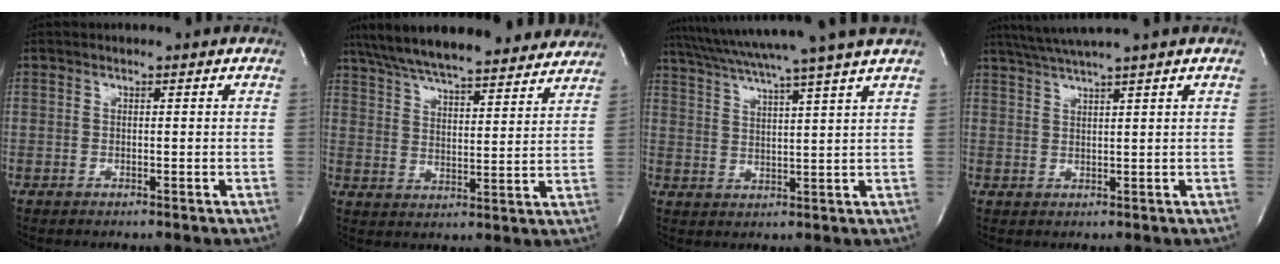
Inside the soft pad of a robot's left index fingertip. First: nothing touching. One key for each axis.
{"total": 24.4, "fx": 21.1, "fy": 4.6, "fz": 11.3, "tx": -0.190, "ty": 0.031, "tz": 0.293}
{"total": 14.9, "fx": 12.6, "fy": -2.5, "fz": 7.5, "tx": -0.134, "ty": -0.010, "tz": 0.181}
{"total": 5.8, "fx": 4.8, "fy": -1.7, "fz": 3.0, "tx": -0.053, "ty": 0.012, "tz": 0.088}